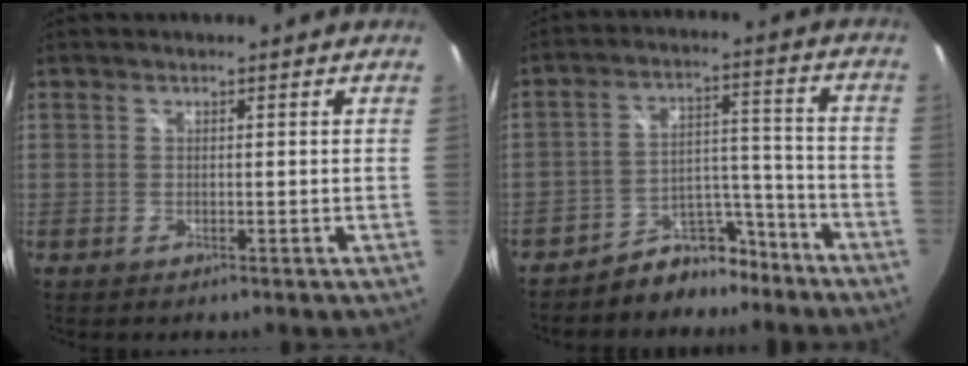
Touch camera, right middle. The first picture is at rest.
{"total": 9.2, "force": [-7.8, 4.6, 1.7], "torque": [-0.021, 0.051, -0.111]}